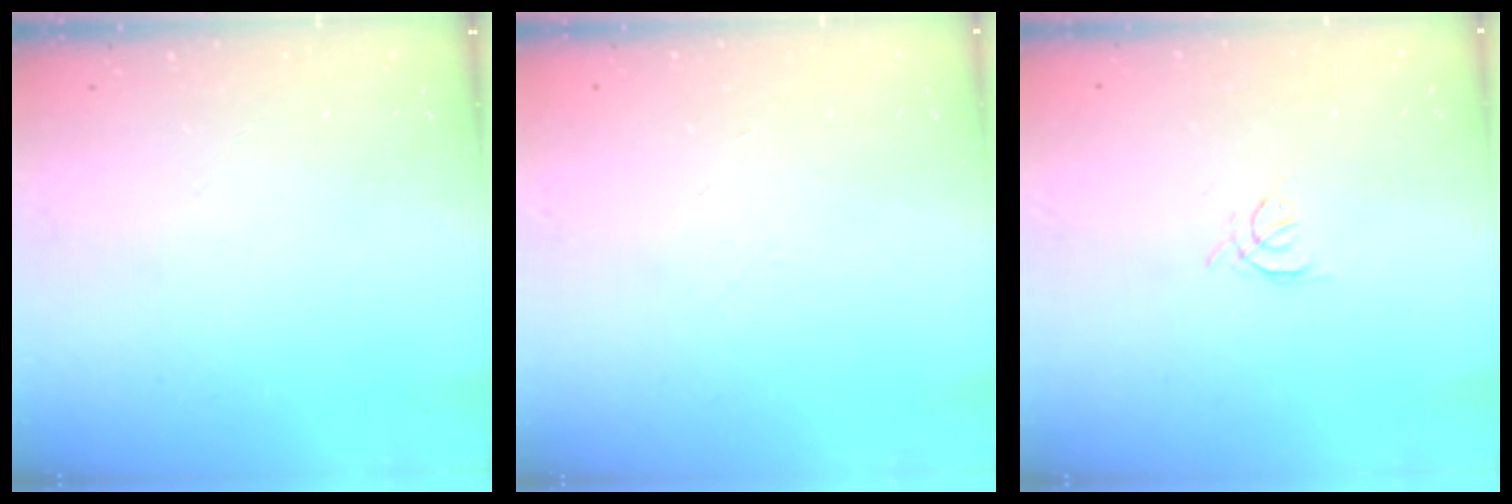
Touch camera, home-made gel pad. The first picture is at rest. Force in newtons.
{"total": 2.0, "press": 1.9, "slide": 0.5}
{"total": 1.5, "press": 1.4, "slide": 0.6}